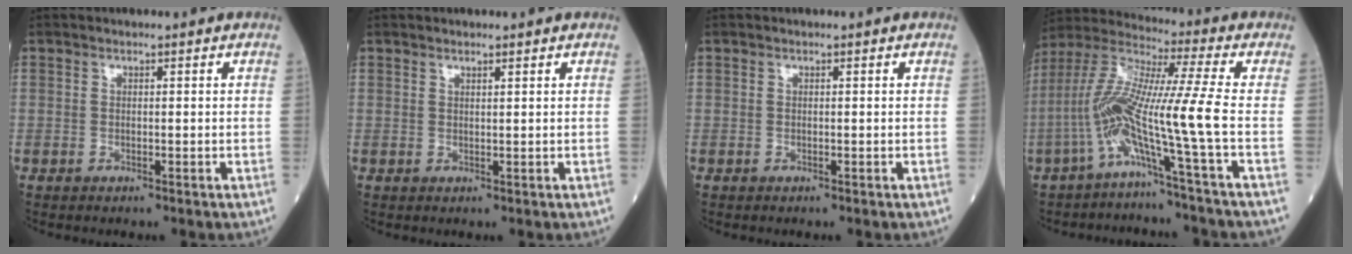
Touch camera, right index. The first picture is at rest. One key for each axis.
{"total": 0.7, "fx": 0.7, "fy": -0.1, "fz": 0.4, "tx": -0.011, "ty": -0.002, "tz": 0.013}
{"total": 0.0}
{"total": 11.9, "fx": -4.2, "fy": -2.2, "fz": 10.9, "tx": -0.234, "ty": 0.015, "tz": -0.092}